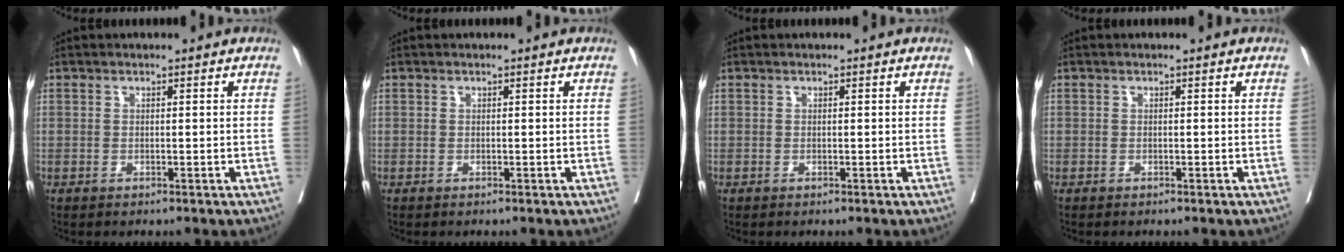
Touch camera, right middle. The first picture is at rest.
{"total": 0.0}
{"total": 0.0}
{"total": 0.0}